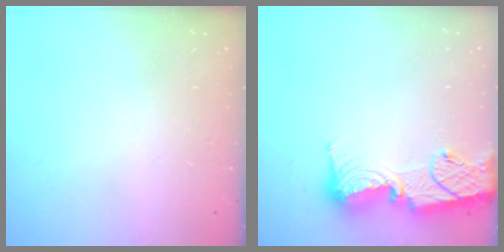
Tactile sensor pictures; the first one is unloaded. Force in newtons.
{"total": 16.0, "press": 15.9, "slide": 1.4}